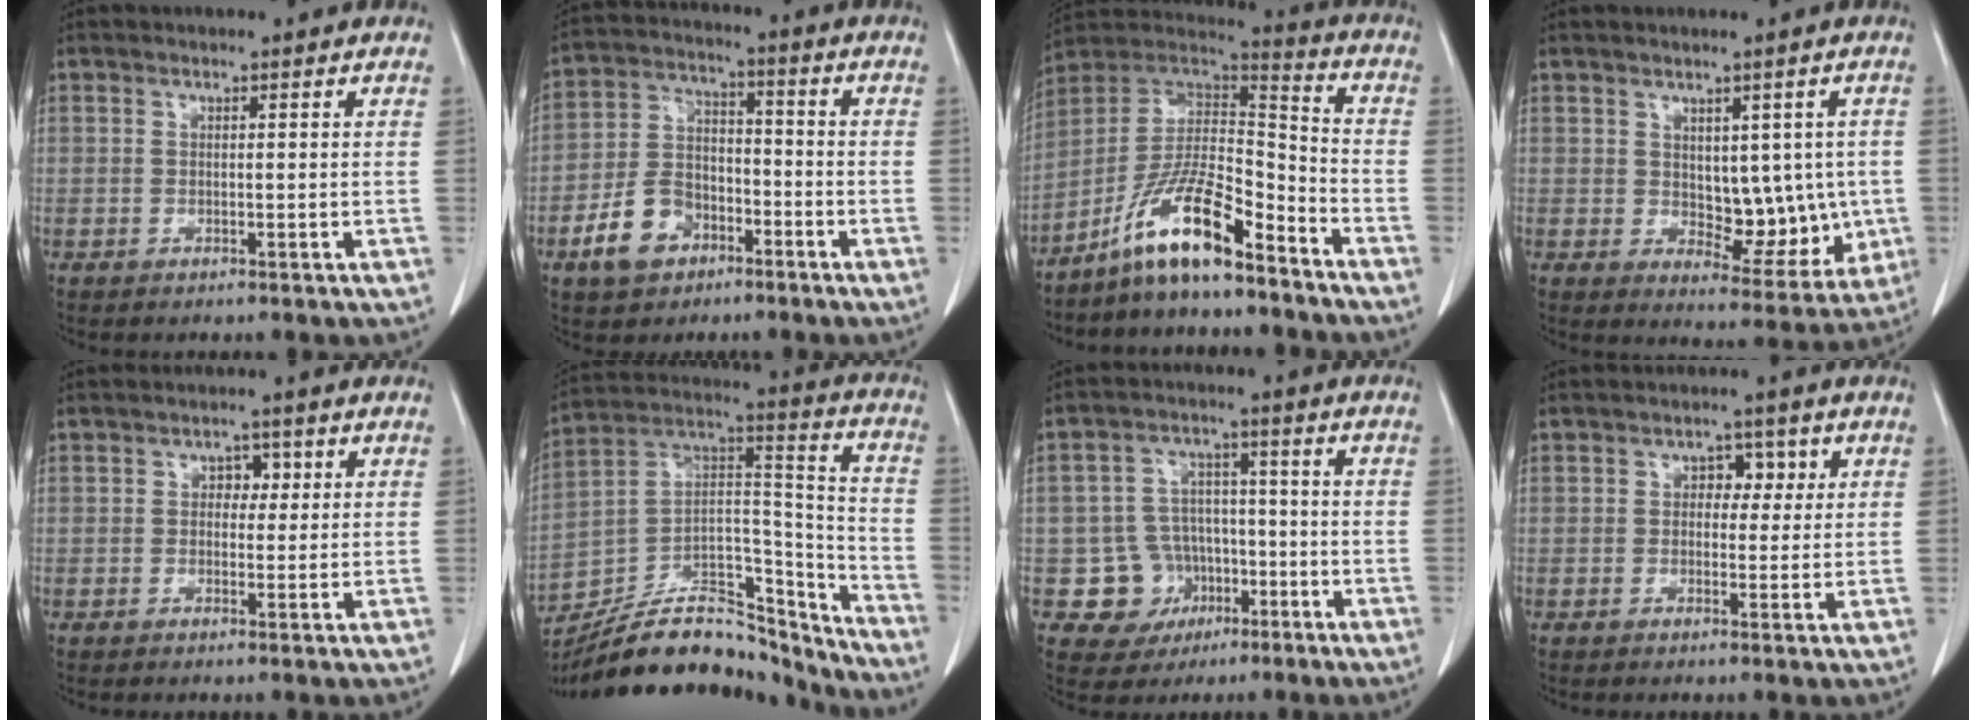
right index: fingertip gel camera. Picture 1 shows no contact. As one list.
[{"total": 9.5, "force": [-5.1, 6.5, 4.8], "torque": [-0.110, 0.016, -0.087]}, {"total": 14.0, "force": [-10.1, 2.4, 9.4], "torque": [-0.177, 0.021, -0.182]}, {"total": 8.8, "force": [0.2, 5.2, 7.1], "torque": [-0.070, 0.003, 0.022]}, {"total": 2.5, "force": [0.6, 1.8, 1.6], "torque": [-0.015, 0.008, 0.006]}, {"total": 25.0, "force": [-22.0, 8.2, 8.8], "torque": [-0.158, 0.038, -0.346]}, {"total": 8.3, "force": [-2.9, 7.6, 1.1], "torque": [-0.011, 0.017, -0.035]}, {"total": 3.4, "force": [1.0, 2.3, 2.3], "torque": [-0.022, 0.011, 0.011]}]